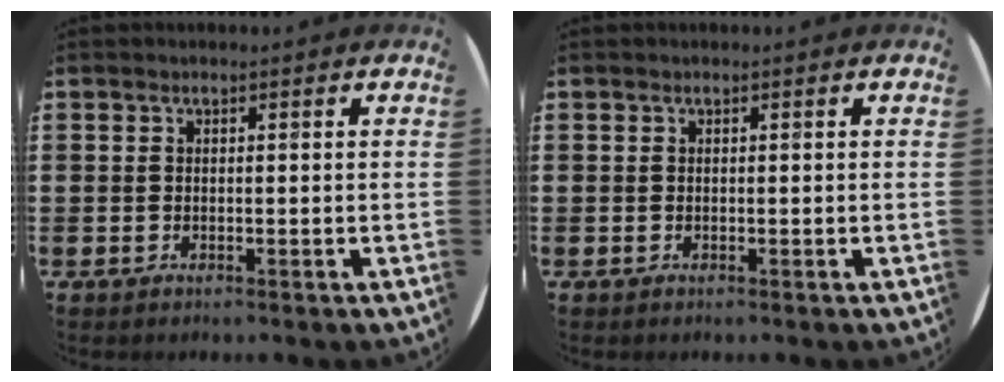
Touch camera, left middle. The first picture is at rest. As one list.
[{"total": 0.0}]